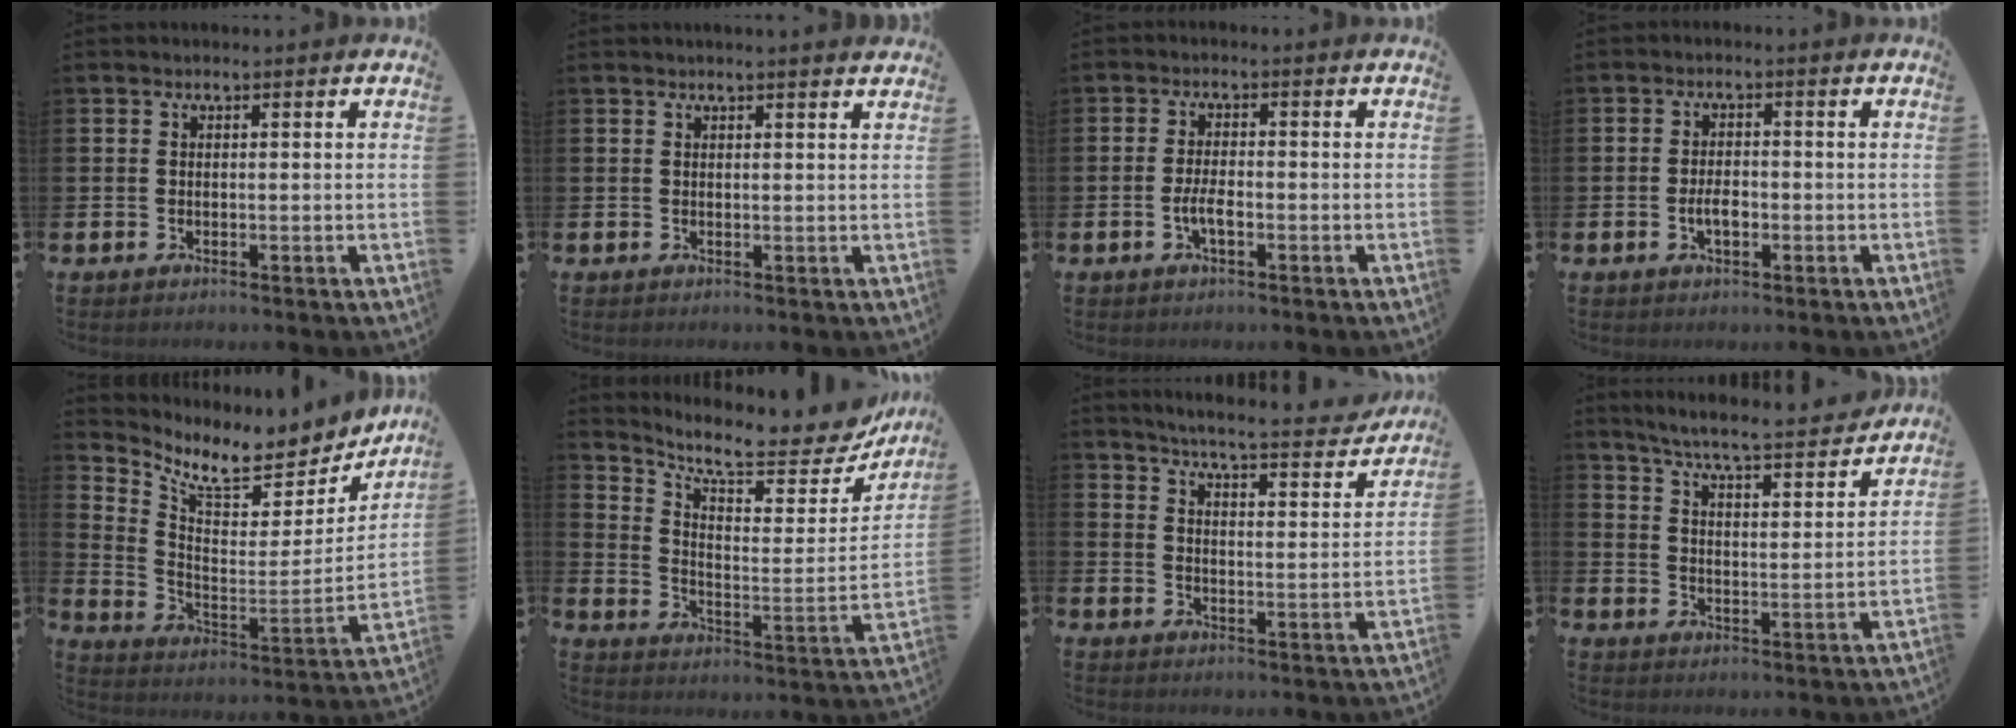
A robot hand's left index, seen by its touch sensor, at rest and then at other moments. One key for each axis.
{"total": 1.0, "fx": 1.0, "fy": -0.2, "fz": 0.3, "tx": 0.004, "ty": -0.004, "tz": 0.016}
{"total": 2.8, "fx": -1.0, "fy": 1.0, "fz": 2.5, "tx": -0.052, "ty": 0.002, "tz": -0.022}
{"total": 2.8, "fx": -0.7, "fy": 1.4, "fz": 2.3, "tx": -0.035, "ty": 0.001, "tz": -0.016}
{"total": 8.0, "fx": 6.9, "fy": 2.8, "fz": 3.0, "tx": -0.086, "ty": -0.062, "tz": 0.114}
{"total": 9.1, "fx": 8.3, "fy": 2.1, "fz": 3.1, "tx": -0.082, "ty": -0.070, "tz": 0.140}
{"total": 5.5, "fx": 5.2, "fy": 0.2, "fz": 1.6, "tx": -0.050, "ty": -0.043, "tz": 0.084}
{"total": 6.4, "fx": 6.1, "fy": -0.1, "fz": 2.0, "tx": -0.069, "ty": -0.049, "tz": 0.101}